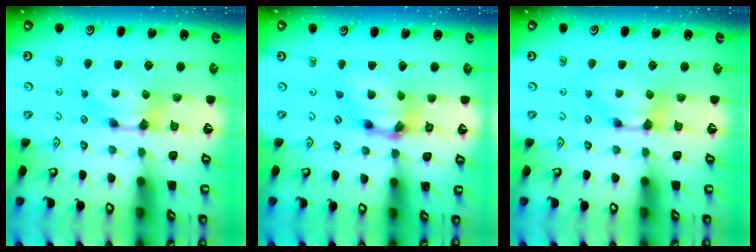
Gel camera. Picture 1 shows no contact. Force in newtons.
{"total": 6.5, "press": 6.0, "slide": 2.4}
{"total": 0.0}